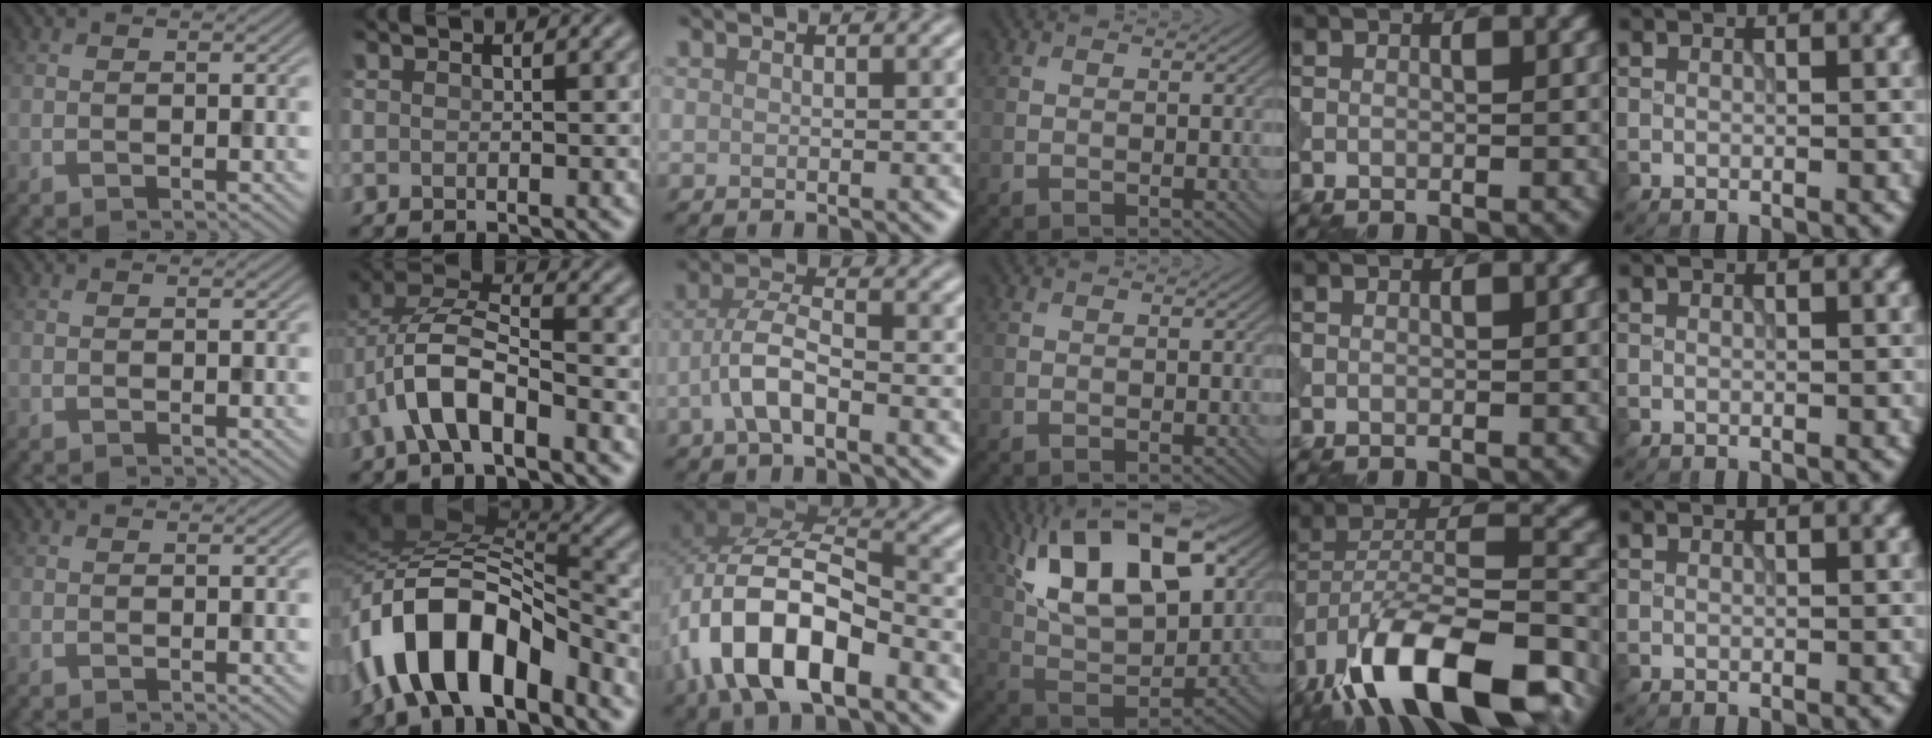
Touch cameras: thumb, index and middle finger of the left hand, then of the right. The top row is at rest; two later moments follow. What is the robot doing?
{"motion": "extract", "object": "peg toy"}